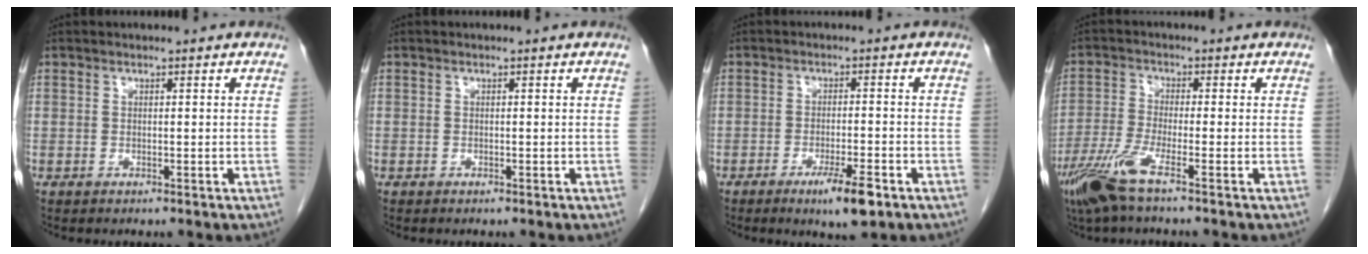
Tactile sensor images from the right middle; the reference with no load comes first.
{"total": 0.0}
{"total": 5.7, "force": [-3.3, 0.6, 4.7], "torque": [-0.080, -0.010, -0.051]}
{"total": 7.0, "force": [-4.3, 0.2, 5.5], "torque": [-0.122, -0.017, -0.090]}